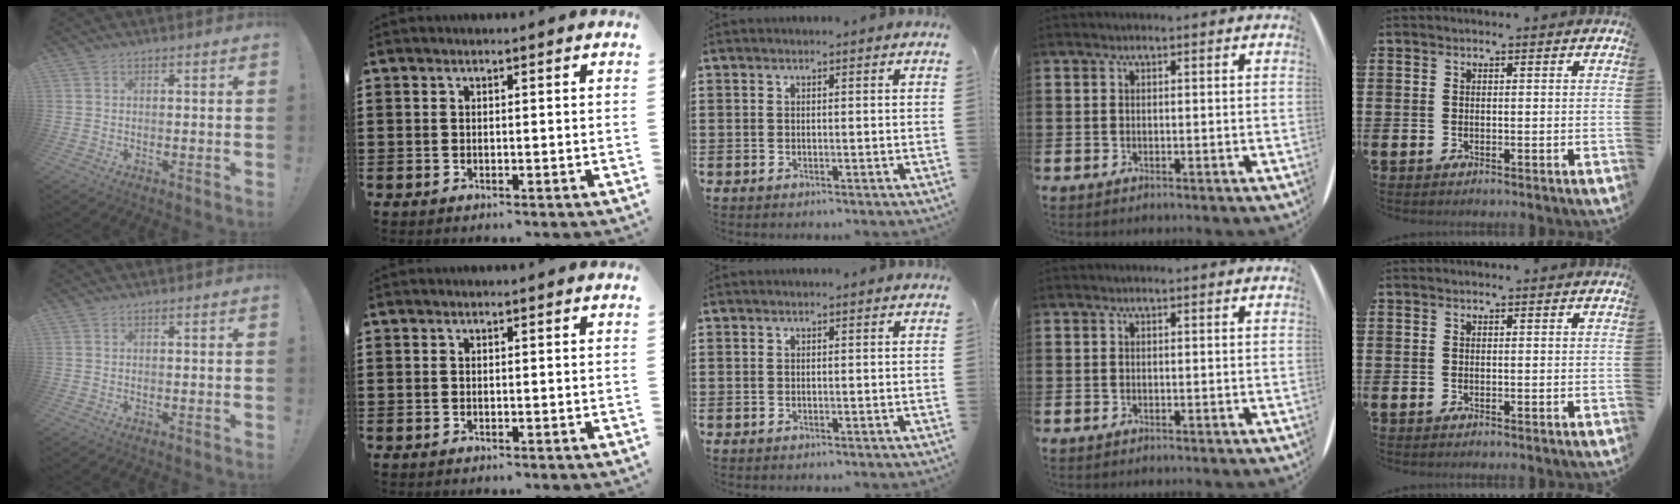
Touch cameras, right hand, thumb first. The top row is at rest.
{}